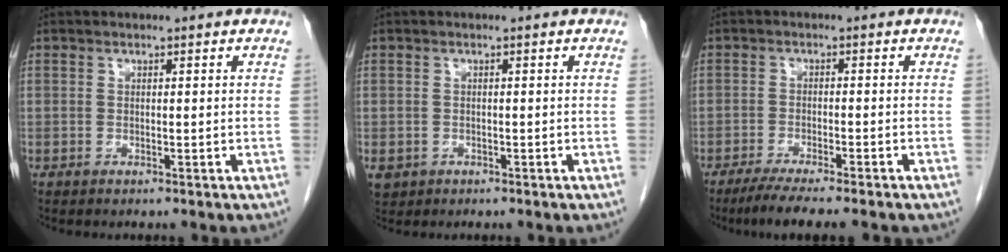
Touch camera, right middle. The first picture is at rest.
{"total": 2.9, "force": [-1.3, 2.5, 0.8], "torque": [-0.014, 0.000, -0.016]}
{"total": 7.6, "force": [-6.1, 0.2, 4.5], "torque": [-0.062, -0.016, -0.094]}